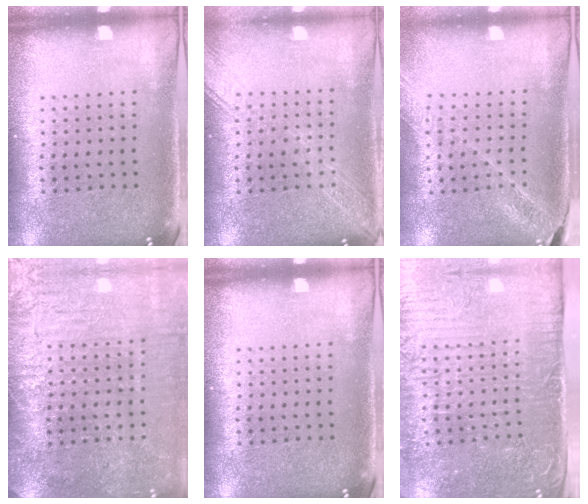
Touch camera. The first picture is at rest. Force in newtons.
{"total": 1.8, "press": 1.7, "slide": 0.2}
{"total": 1.5, "press": 1.5, "slide": 0.2}
{"total": 4.0, "press": 3.5, "slide": 2.0}
{"total": 0.0}
{"total": 5.3, "press": 4.6, "slide": 2.7}